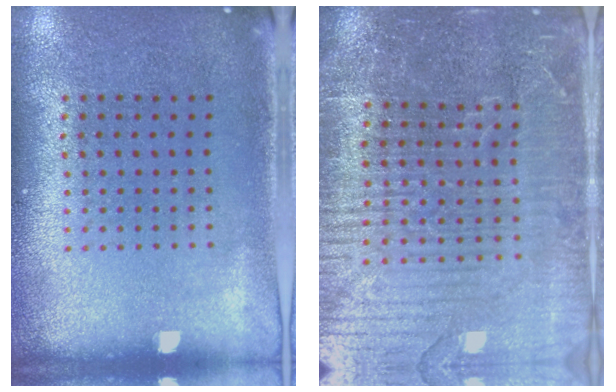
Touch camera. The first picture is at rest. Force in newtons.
{"total": 5.2, "press": 4.8, "slide": 2.1}